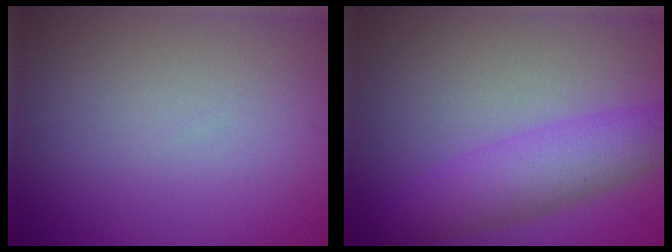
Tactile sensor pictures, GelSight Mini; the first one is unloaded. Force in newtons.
{"total": 4.8, "press": 4.8, "slide": 0.1}